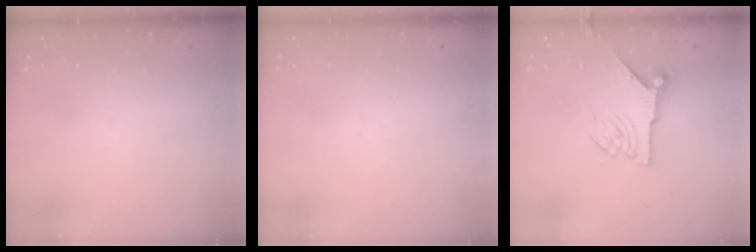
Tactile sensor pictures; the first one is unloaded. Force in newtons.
{"total": 0.0}
{"total": 7.6, "press": 7.6, "slide": 0.1}